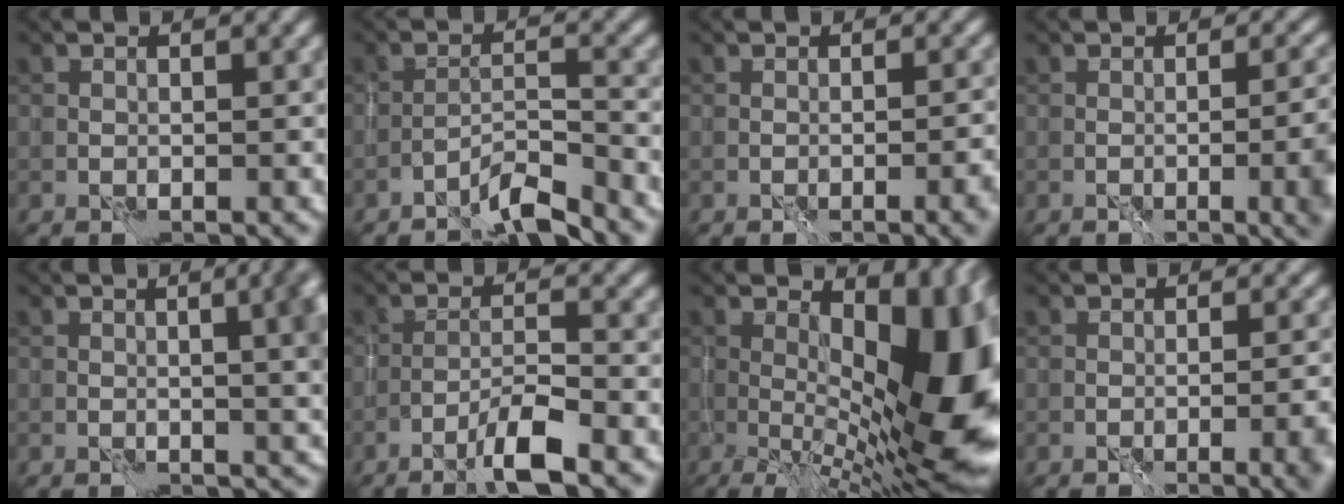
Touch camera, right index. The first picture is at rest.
{"total": 3.6, "force": [-3.1, 0.2, 1.8], "torque": [-0.030, 0.009, -0.065]}
{"total": 4.5, "force": [-1.8, 1.4, 3.8], "torque": [-0.041, 0.003, -0.020]}
{"total": 7.4, "force": [-1.5, 2.8, 6.6], "torque": [-0.067, -0.003, -0.012]}
{"total": 7.5, "force": [0.9, 3.0, 6.9], "torque": [-0.051, 0.016, 0.006]}
{"total": 4.1, "force": [-2.8, 0.3, 3.0], "torque": [-0.056, 0.009, -0.059]}
{"total": 15.3, "force": [1.2, 7.0, 13.6], "torque": [-0.155, 0.005, 0.021]}
{"total": 5.7, "force": [-2.4, 1.9, 4.8], "torque": [-0.045, 0.003, -0.024]}